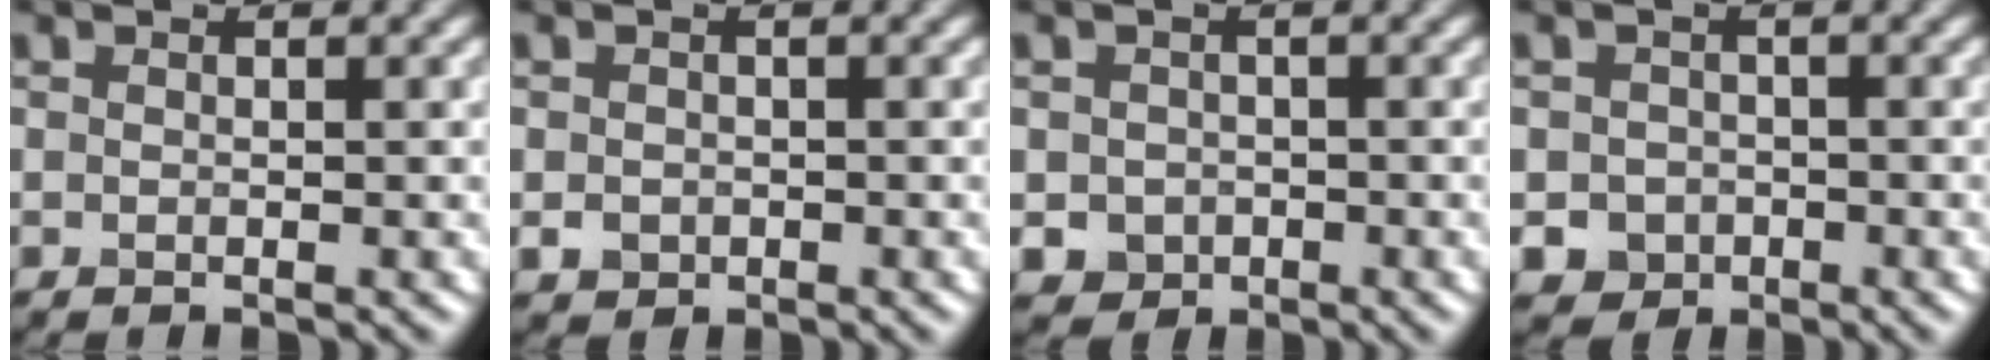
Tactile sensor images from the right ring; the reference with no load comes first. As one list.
[{"total": 1.3, "force": [-0.3, 1.2, 0.5], "torque": [-0.003, -0.004, -0.008]}, {"total": 2.0, "force": [-0.5, 1.8, 0.6], "torque": [-0.006, -0.005, -0.008]}, {"total": 2.3, "force": [-0.8, 2.1, 0.6], "torque": [-0.002, -0.002, -0.011]}]